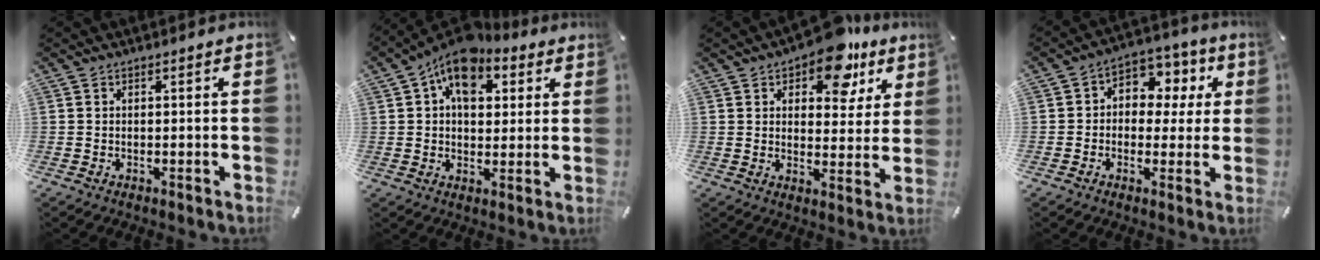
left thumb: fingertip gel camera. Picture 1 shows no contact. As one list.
[{"total": 11.7, "force": [5.9, 7.5, 6.8], "torque": [-0.101, -0.024, 0.106]}, {"total": 13.0, "force": [8.6, 6.7, 7.2], "torque": [-0.086, -0.050, 0.145]}, {"total": 8.1, "force": [1.0, 6.9, 4.1], "torque": [-0.059, -0.001, 0.015]}]